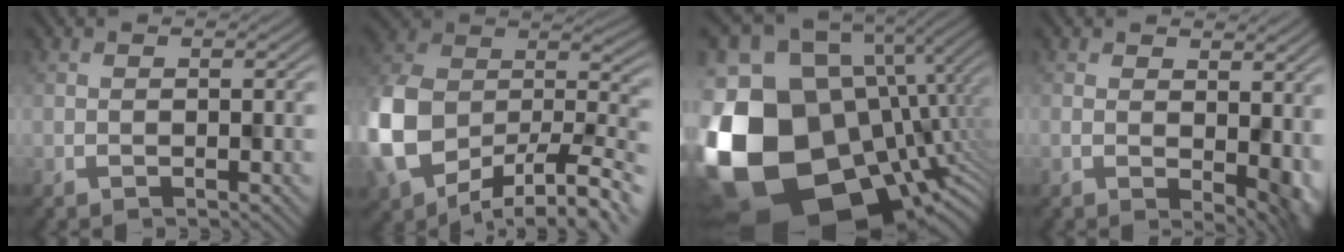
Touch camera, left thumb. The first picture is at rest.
{"total": 17.0, "force": [-6.3, 12.1, 10.1], "torque": [-0.260, -0.041, -0.088]}
{"total": 20.5, "force": [-3.8, 14.9, 13.5], "torque": [-0.333, -0.060, -0.012]}
{"total": 5.2, "force": [-0.5, 2.6, 4.5], "torque": [-0.061, -0.015, 0.014]}